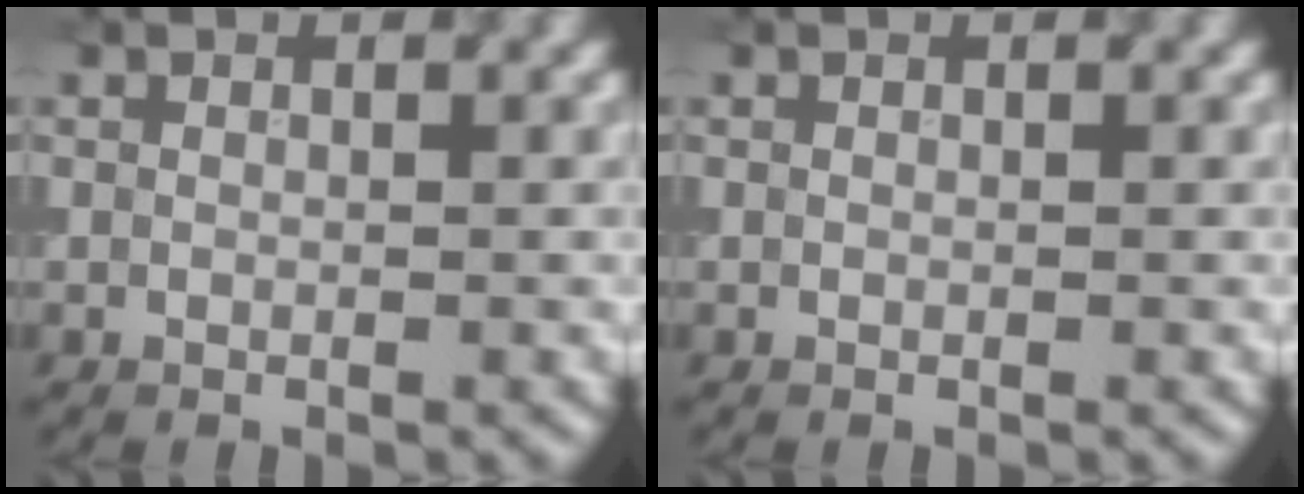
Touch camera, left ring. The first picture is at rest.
{"total": 0.0}